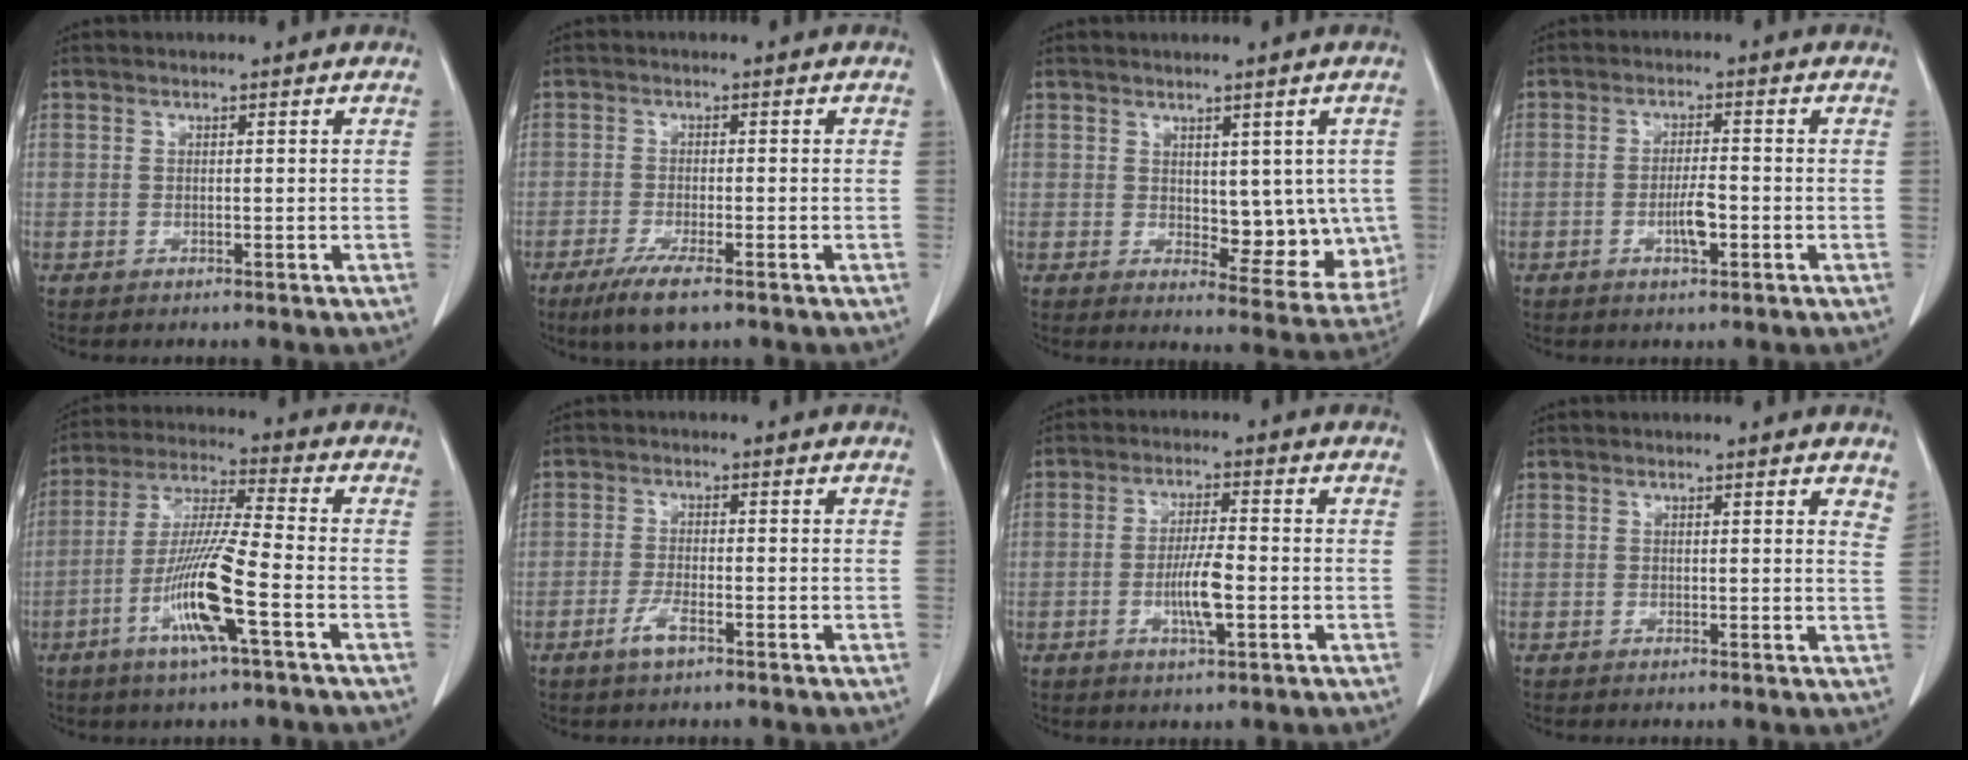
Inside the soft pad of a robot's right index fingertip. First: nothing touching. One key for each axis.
{"total": 5.9, "fx": -3.9, "fy": 0.8, "fz": 4.4, "tx": -0.081, "ty": -0.014, "tz": -0.065}
{"total": 9.0, "fx": 0.4, "fy": 4.6, "fz": 7.7, "tx": -0.074, "ty": -0.009, "tz": 0.017}
{"total": 3.8, "fx": -1.3, "fy": 0.7, "fz": 3.5, "tx": -0.065, "ty": 0.000, "tz": -0.023}
{"total": 12.2, "fx": -4.7, "fy": -0.1, "fz": 11.3, "tx": -0.229, "ty": -0.009, "tz": -0.092}
{"total": 3.1, "fx": -1.9, "fy": 0.6, "fz": 2.4, "tx": -0.050, "ty": -0.001, "tz": -0.038}
{"total": 5.9, "fx": -1.5, "fy": 0.8, "fz": 5.6, "tx": -0.109, "ty": -0.003, "tz": -0.026}
{"total": 3.3, "fx": 3.0, "fy": 0.8, "fz": 1.3, "tx": -0.007, "ty": -0.010, "tz": 0.017}